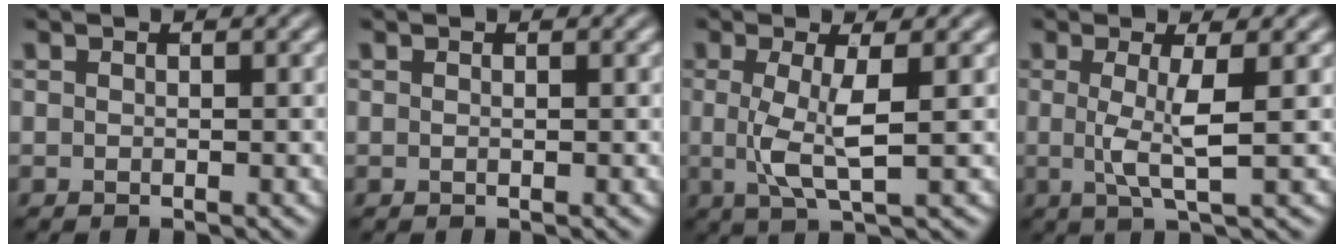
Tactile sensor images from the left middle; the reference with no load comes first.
{"total": 0.0}
{"total": 3.9, "force": [0.1, 0.8, 3.8], "torque": [-0.080, -0.004, 0.003]}
{"total": 3.6, "force": [0.1, 0.6, 3.5], "torque": [-0.069, -0.005, 0.000]}